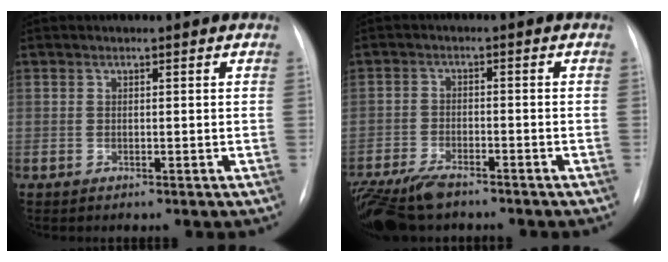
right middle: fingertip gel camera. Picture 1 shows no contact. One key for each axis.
{"total": 10.0, "fx": -8.0, "fy": 3.0, "fz": 5.2, "tx": -0.097, "ty": -0.019, "tz": -0.137}